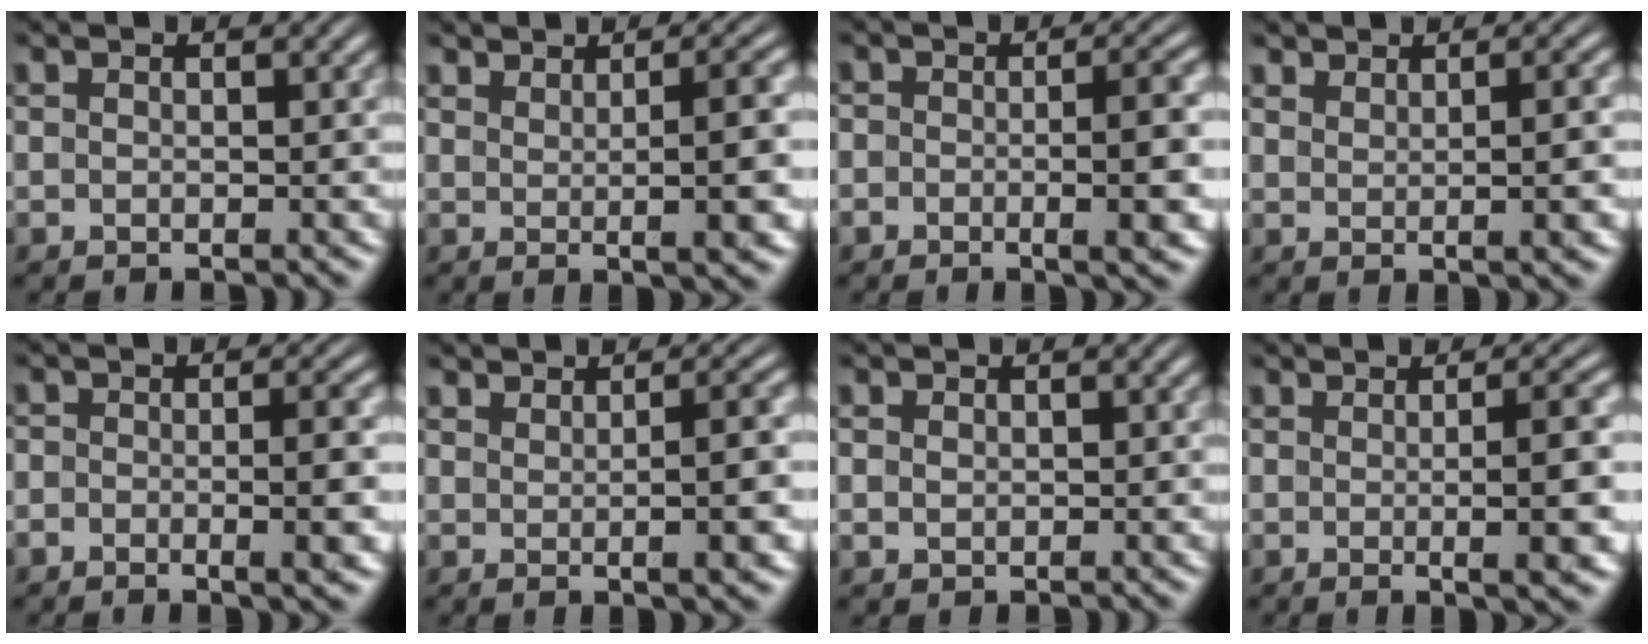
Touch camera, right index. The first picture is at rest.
{"total": 3.2, "force": [1.1, -0.4, 3.0], "torque": [-0.037, 0.001, 0.024]}
{"total": 3.3, "force": [-0.9, 1.1, 3.0], "torque": [-0.045, 0.008, -0.022]}
{"total": 1.8, "force": [1.0, -0.6, 1.4], "torque": [-0.015, -0.002, 0.027]}
{"total": 2.7, "force": [-1.2, 1.0, 2.3], "torque": [-0.038, 0.005, -0.026]}
{"total": 2.4, "force": [0.7, -0.6, 2.2], "torque": [-0.025, 0.002, 0.017]}
{"total": 0.5, "force": [0.2, 0.4, 0.3], "torque": [-0.012, -0.008, 0.012]}
{"total": 4.6, "force": [-0.2, 0.0, 4.6], "torque": [-0.059, 0.003, -0.004]}